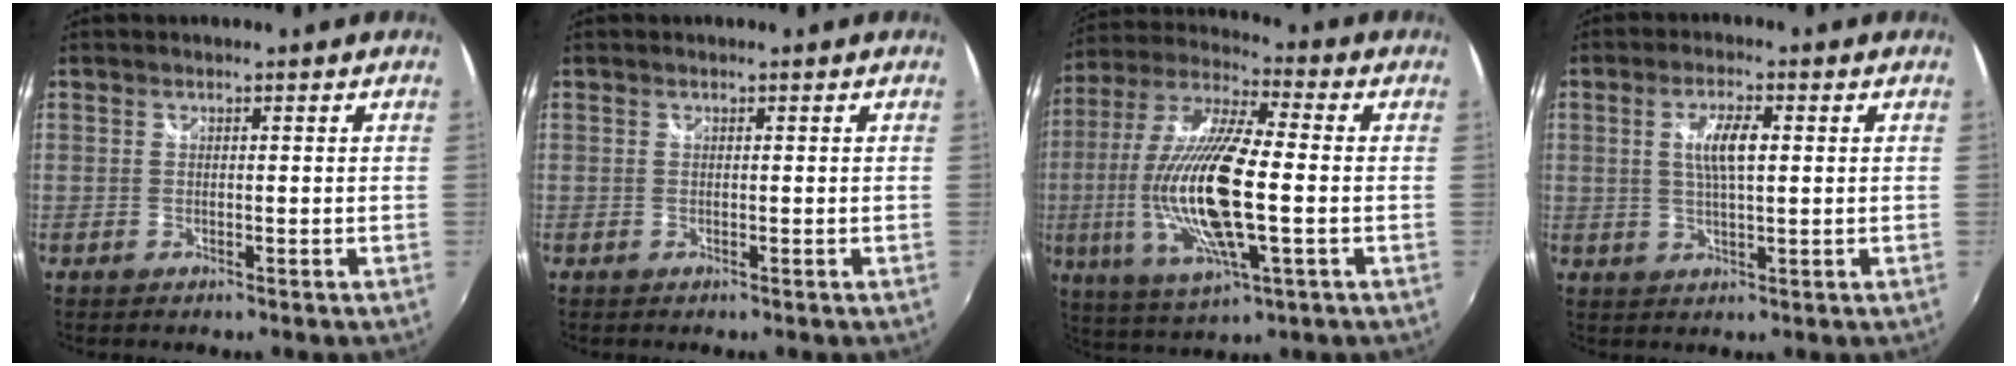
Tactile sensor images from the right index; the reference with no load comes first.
{"total": 0.0}
{"total": 21.2, "force": [-2.6, 5.9, 20.2], "torque": [-0.394, -0.017, -0.049]}
{"total": 5.7, "force": [1.1, 1.6, 5.3], "torque": [-0.100, 0.002, 0.021]}